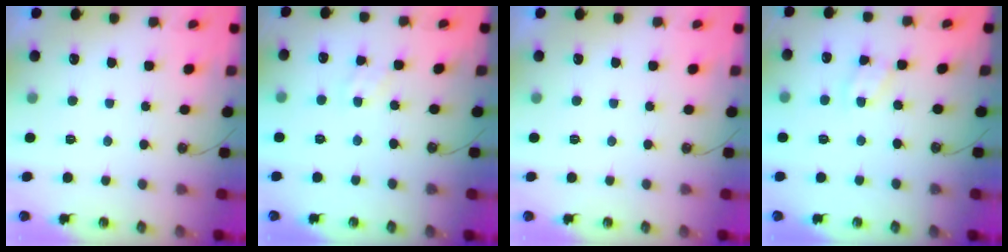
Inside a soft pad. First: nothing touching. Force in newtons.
{"total": 1.7, "press": 1.7, "slide": 0.3}
{"total": 0.0}
{"total": 3.1, "press": 3.1, "slide": 0.4}